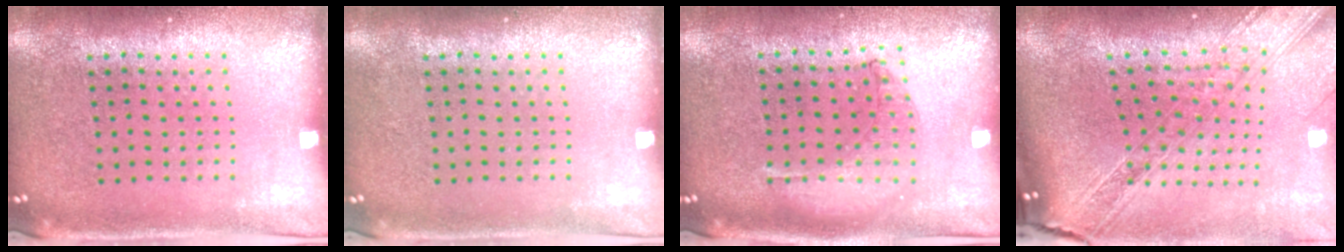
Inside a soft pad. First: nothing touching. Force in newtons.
{"total": 0.0}
{"total": 1.0, "press": 0.9, "slide": 0.3}
{"total": 2.8, "press": 2.2, "slide": 1.7}